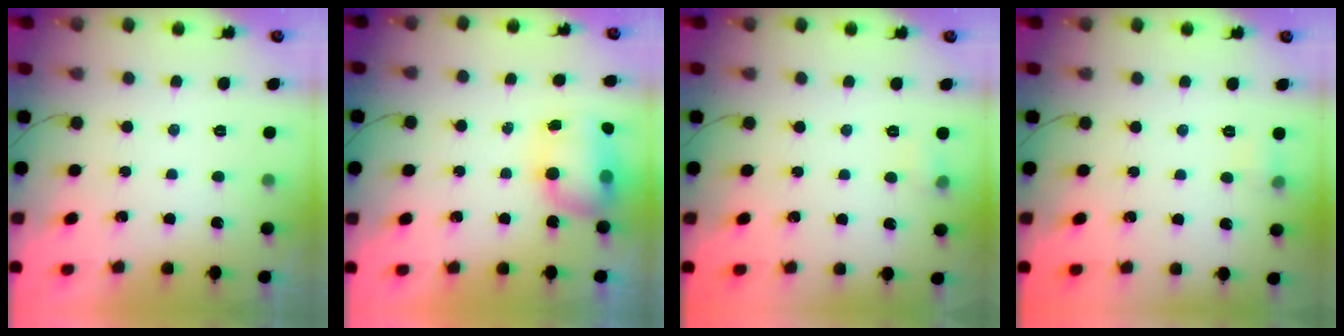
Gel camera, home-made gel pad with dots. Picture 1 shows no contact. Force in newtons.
{"total": 11.8, "press": 9.4, "slide": 7.2}
{"total": 4.0, "press": 3.8, "slide": 1.0}
{"total": 7.6, "press": 4.0, "slide": 6.5}